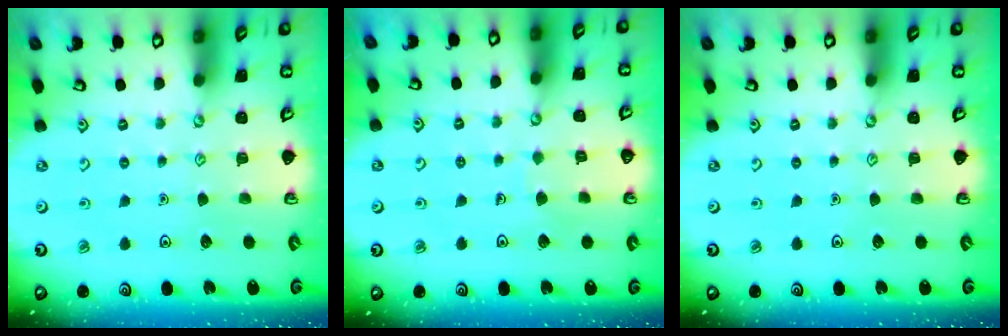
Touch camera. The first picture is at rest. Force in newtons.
{"total": 3.6, "press": 3.6, "slide": 0.2}
{"total": 0.0}